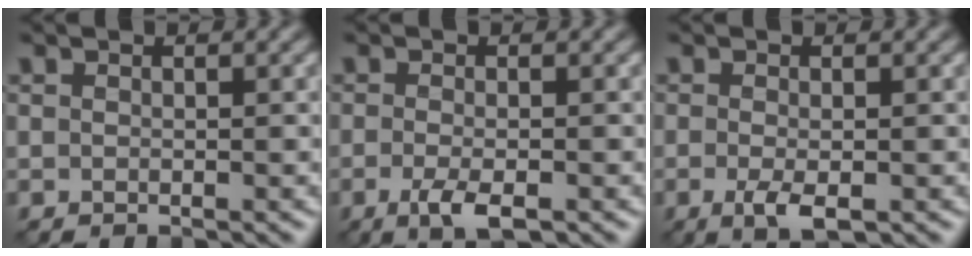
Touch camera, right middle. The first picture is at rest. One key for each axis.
{"total": 2.8, "fx": -1.3, "fy": 0.8, "fz": 2.4, "tx": -0.050, "ty": -0.008, "tz": -0.026}
{"total": 2.4, "fx": -0.8, "fy": 0.8, "fz": 2.1, "tx": -0.044, "ty": -0.009, "tz": -0.015}